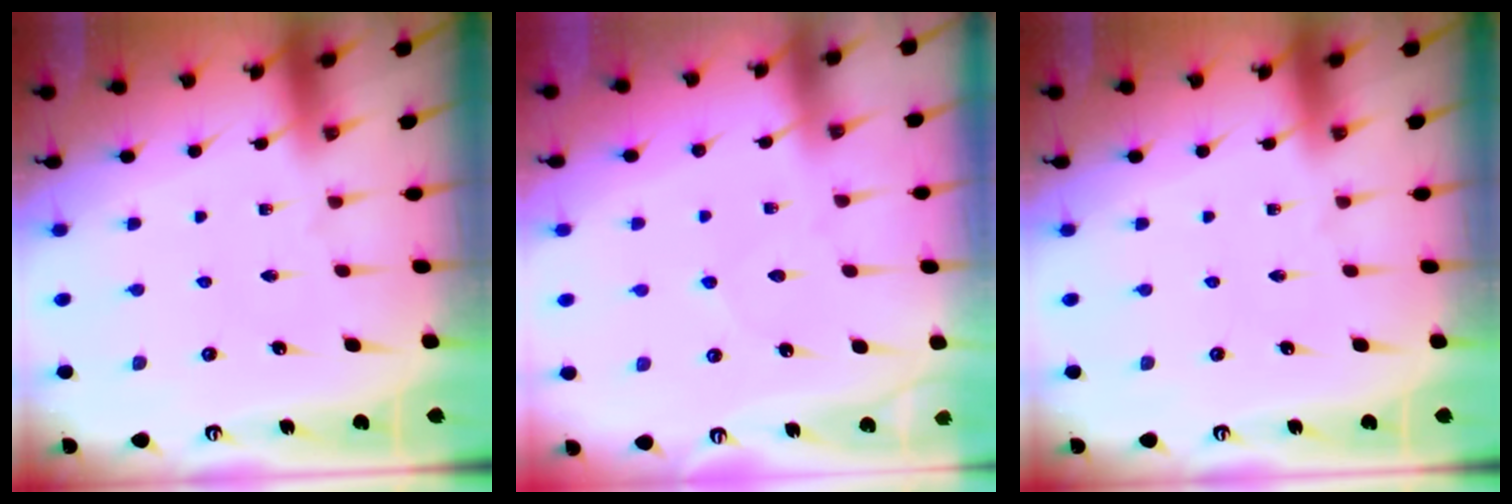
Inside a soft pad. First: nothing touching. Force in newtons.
{"total": 2.3, "press": 2.3, "slide": 0.3}
{"total": 0.0}